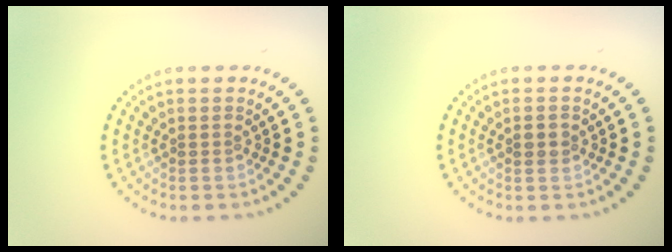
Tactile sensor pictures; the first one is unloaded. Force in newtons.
{"total": 1.5, "press": 1.5, "slide": 0.2}